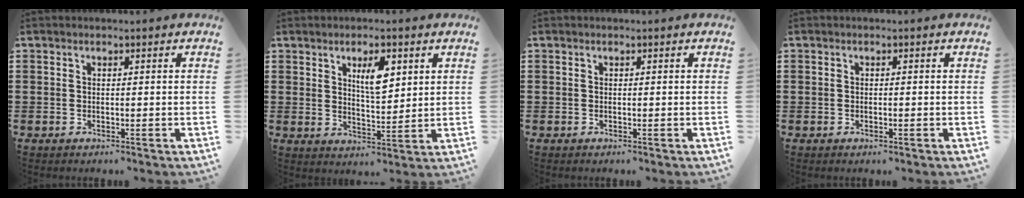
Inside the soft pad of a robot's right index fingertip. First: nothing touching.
{"total": 5.5, "force": [2.5, 2.1, 4.5], "torque": [-0.072, -0.002, 0.037]}
{"total": 0.0}
{"total": 0.5, "force": [-0.2, 0.2, 0.5], "torque": [-0.010, -0.002, -0.002]}